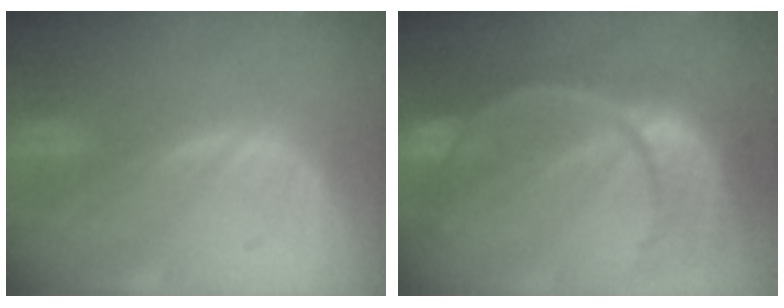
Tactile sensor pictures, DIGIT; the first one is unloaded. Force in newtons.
{"total": 11.2, "press": 9.4, "slide": 6.1}